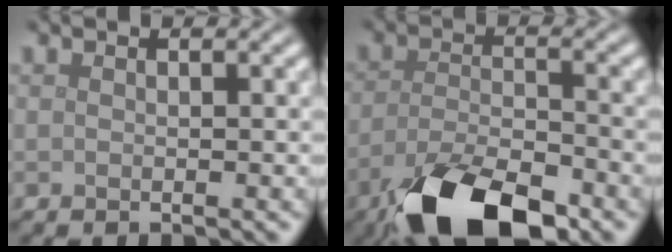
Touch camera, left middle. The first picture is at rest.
{"total": 10.5, "force": [-6.8, 4.0, 6.9], "torque": [-0.140, -0.025, -0.118]}